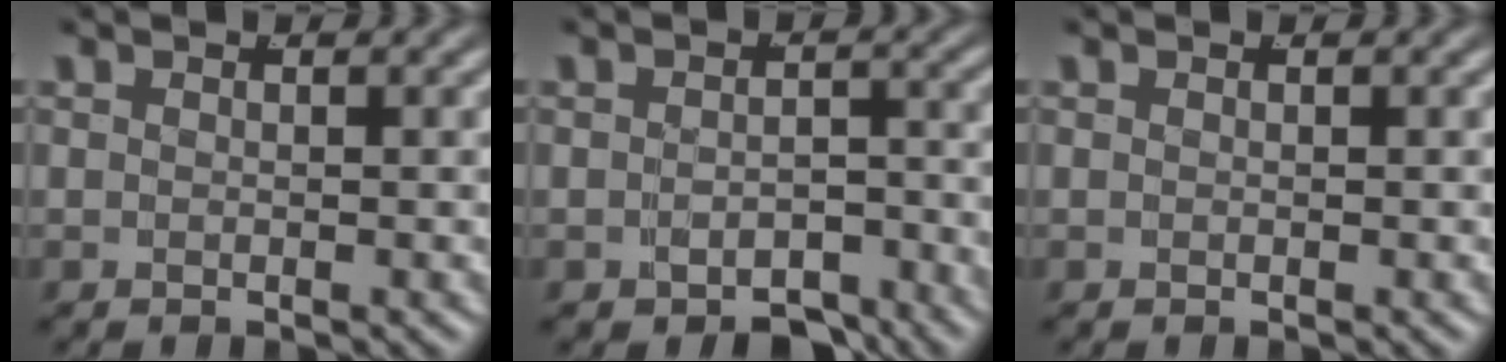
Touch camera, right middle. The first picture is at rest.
{"total": 3.3, "force": [-2.8, 1.4, 0.8], "torque": [0.007, -0.004, -0.049]}
{"total": 0.0}